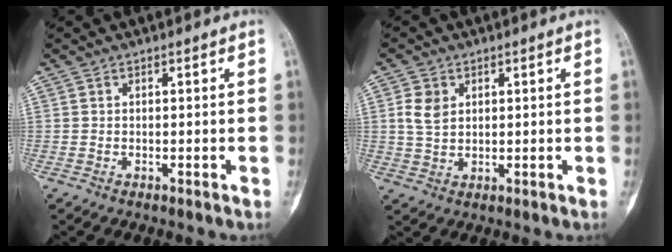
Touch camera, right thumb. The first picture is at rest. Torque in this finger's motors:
{"motor_torque": [0.01, -0.40, 0.49, 0.09, 0.15]}